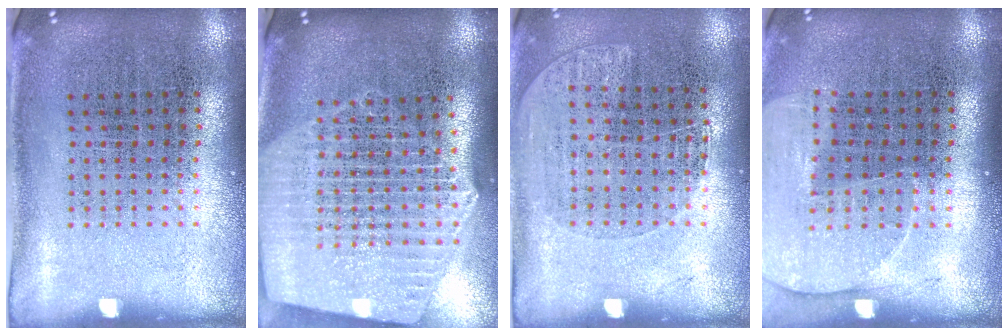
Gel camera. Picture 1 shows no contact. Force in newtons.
{"total": 2.8, "press": 2.3, "slide": 1.5}
{"total": 1.1, "press": 1.0, "slide": 0.5}
{"total": 1.4, "press": 1.3, "slide": 0.5}